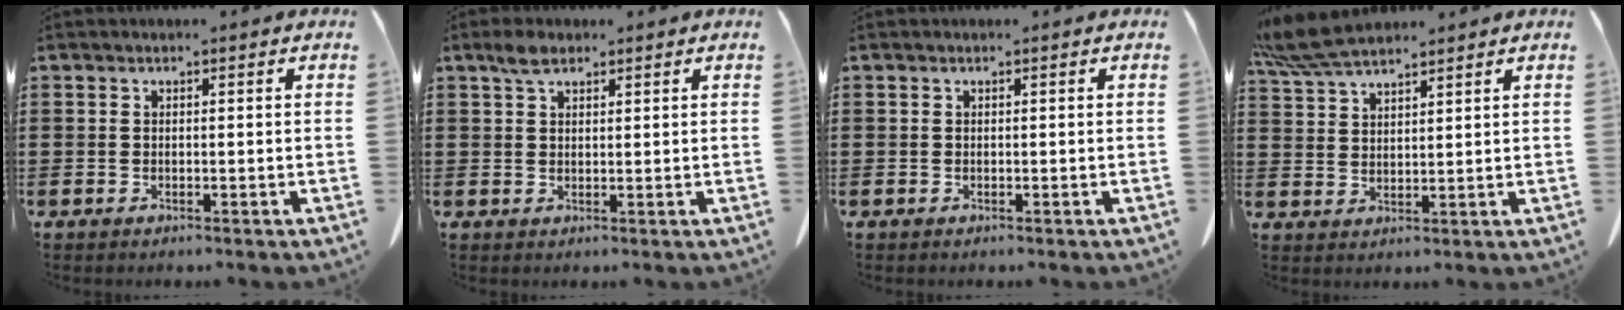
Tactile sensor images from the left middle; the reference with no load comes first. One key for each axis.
{"total": 2.8, "fx": 2.0, "fy": 1.3, "fz": 1.6, "tx": -0.036, "ty": 0.004, "tz": 0.038}
{"total": 0.0}
{"total": 6.7, "fx": 5.8, "fy": 1.3, "fz": 3.1, "tx": -0.078, "ty": -0.011, "tz": 0.113}